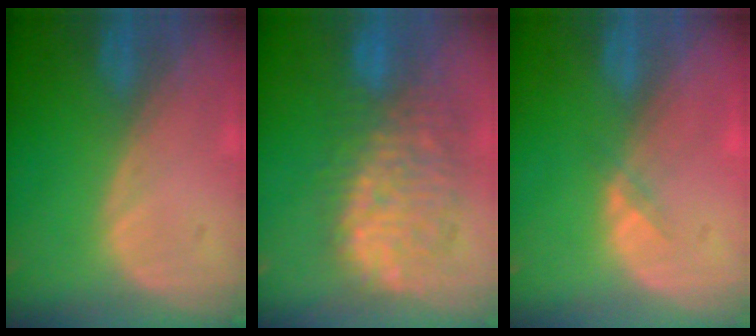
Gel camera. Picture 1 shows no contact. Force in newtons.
{"total": 10.2, "press": 9.7, "slide": 3.2}
{"total": 1.3, "press": 0.9, "slide": 0.9}